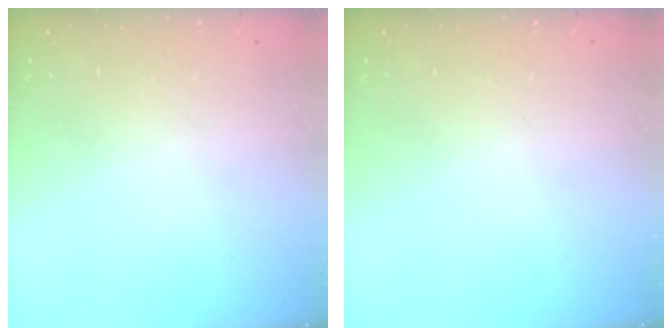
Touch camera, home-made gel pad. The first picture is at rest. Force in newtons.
{"total": 0.0}